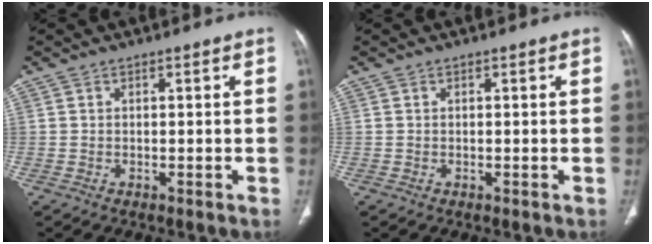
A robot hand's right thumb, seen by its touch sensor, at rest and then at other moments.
{"total": 0.0}